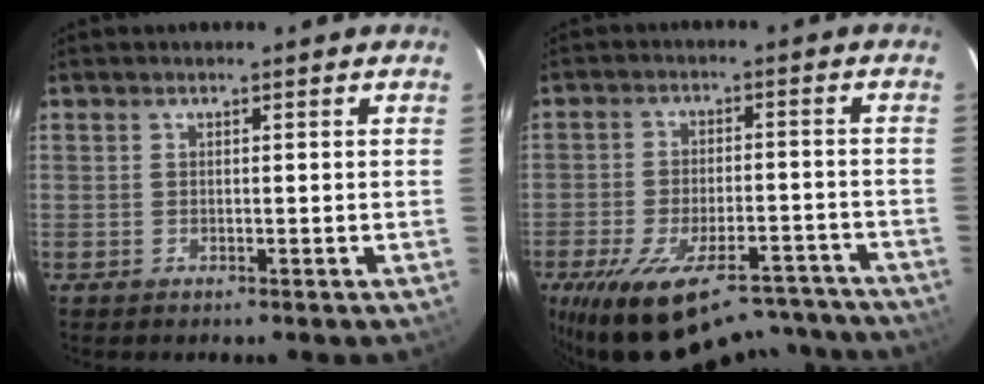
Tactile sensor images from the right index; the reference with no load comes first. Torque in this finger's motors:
{"motor_torque": [1.88, -0.26, 1.06, 0.21]}